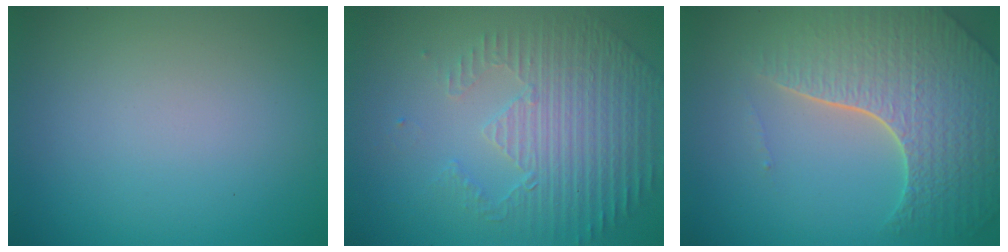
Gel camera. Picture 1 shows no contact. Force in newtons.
{"total": 4.8, "press": 3.5, "slide": 3.3}
{"total": 8.0, "press": 5.7, "slide": 5.6}